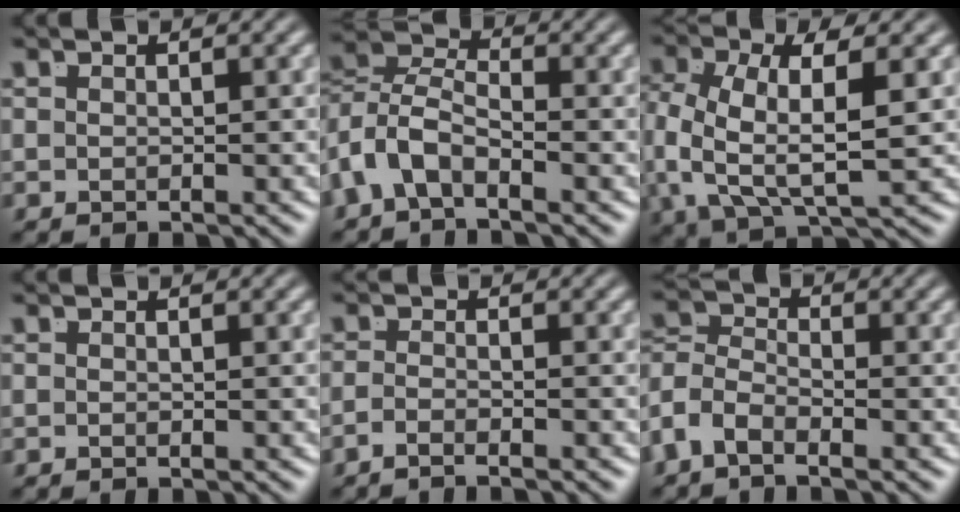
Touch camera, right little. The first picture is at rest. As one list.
[{"total": 7.4, "force": [-1.0, 6.3, 3.8], "torque": [-0.099, -0.019, -0.030]}, {"total": 6.8, "force": [0.2, 4.0, 5.6], "torque": [-0.126, -0.024, 0.013]}, {"total": 0.0}, {"total": 2.1, "force": [-1.8, -0.7, 0.8], "torque": [-0.010, -0.008, -0.029]}, {"total": 5.3, "force": [-1.8, 4.4, 2.3], "torque": [-0.068, -0.023, -0.037]}]